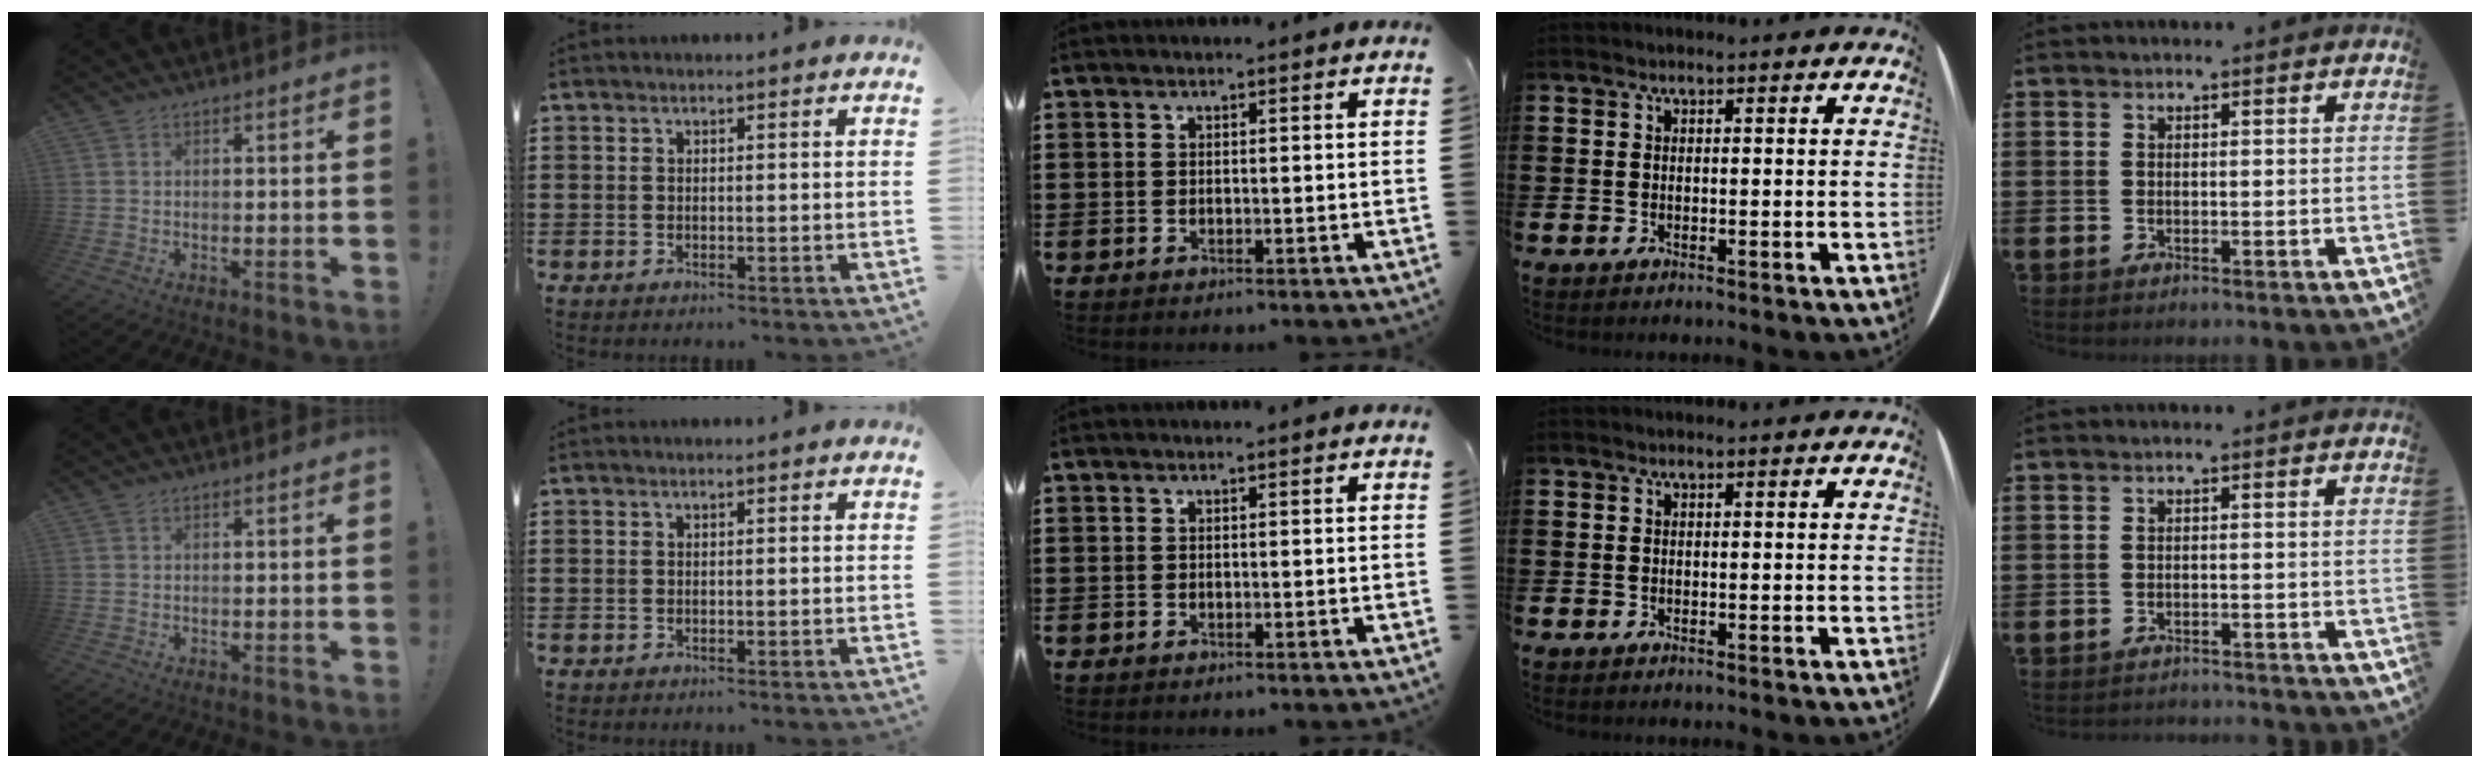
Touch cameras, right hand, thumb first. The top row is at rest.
{"little": {"total": 1.3, "force": [-1.2, 0.0, -0.1], "torque": [-0.003, 0.003, -0.027]}}